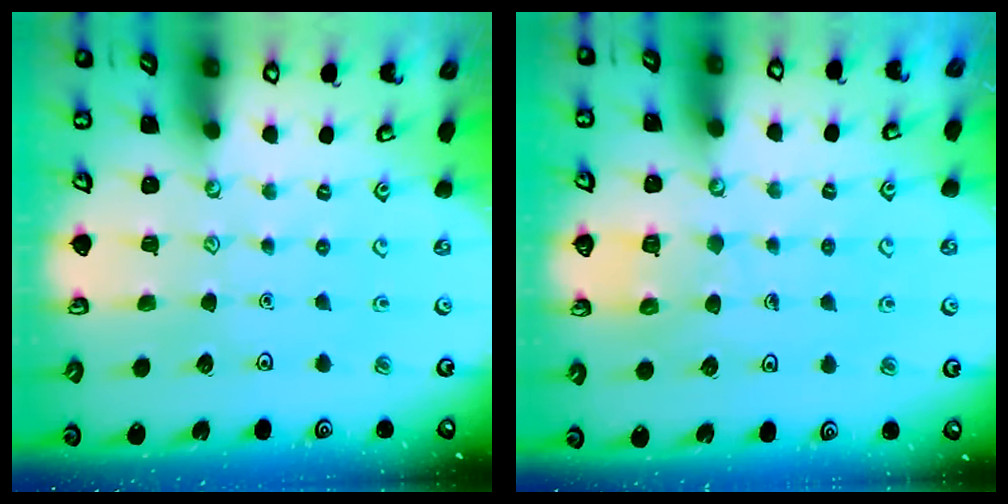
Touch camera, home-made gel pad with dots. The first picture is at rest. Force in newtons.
{"total": 5.7, "press": 5.7, "slide": 0.5}